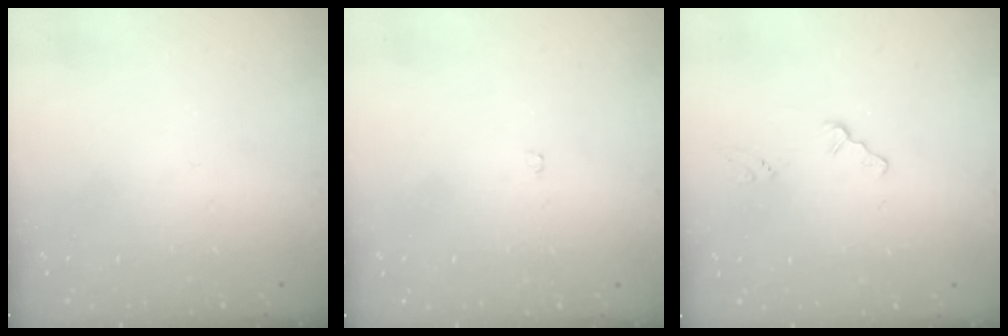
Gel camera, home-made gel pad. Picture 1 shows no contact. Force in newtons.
{"total": 1.9, "press": 1.9, "slide": 0.3}
{"total": 0.0}